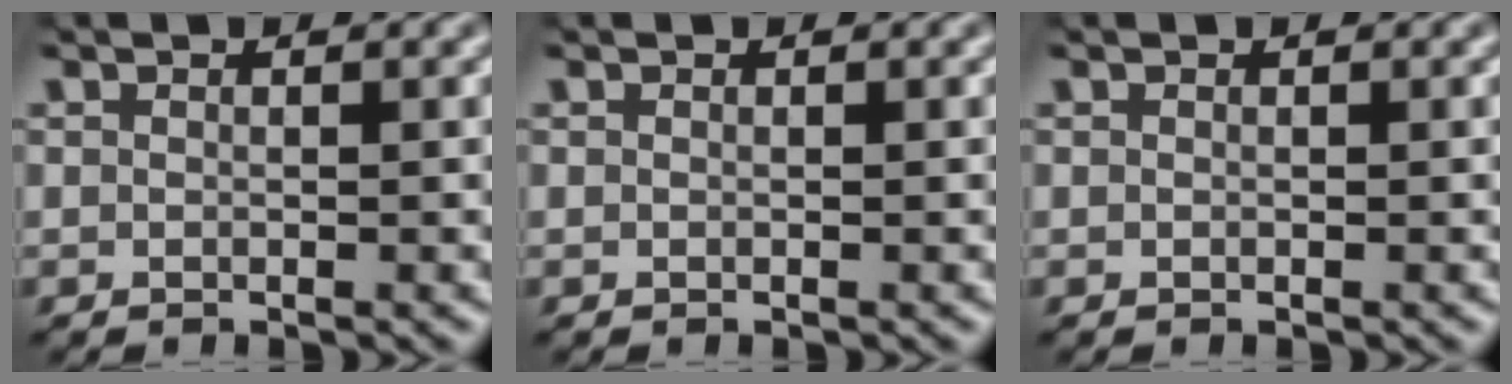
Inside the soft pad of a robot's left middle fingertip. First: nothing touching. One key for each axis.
{"total": 0.0}
{"total": 0.0}